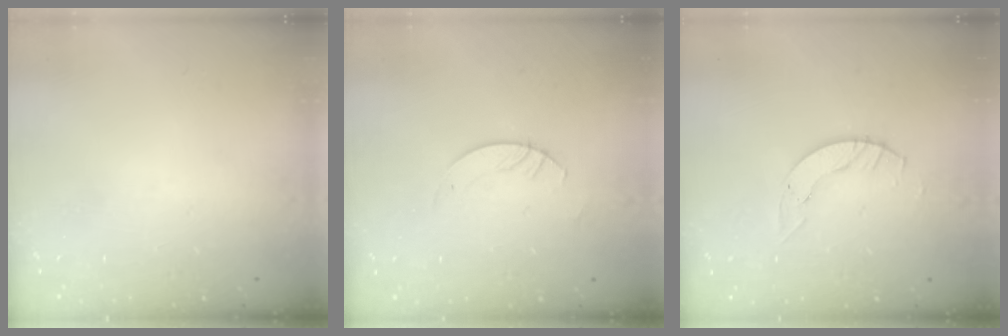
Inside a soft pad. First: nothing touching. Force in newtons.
{"total": 3.0, "press": 3.0, "slide": 0.3}
{"total": 4.0, "press": 4.0, "slide": 0.5}